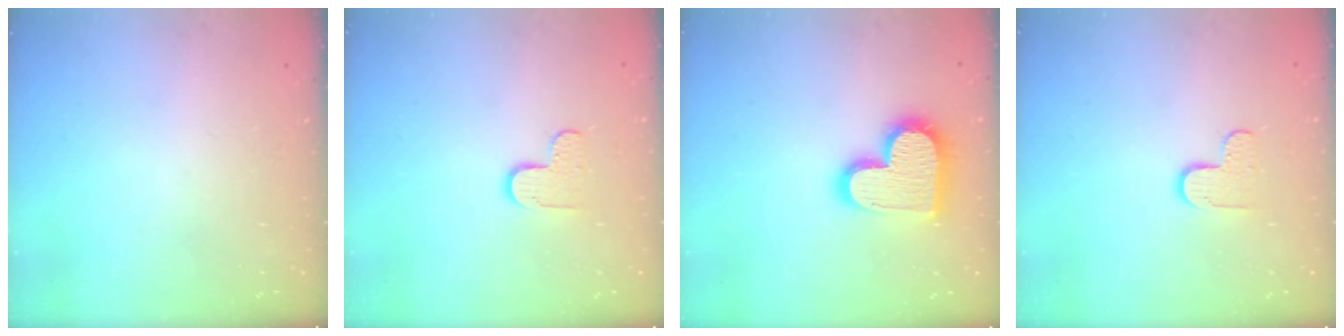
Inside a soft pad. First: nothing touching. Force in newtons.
{"total": 6.1, "press": 6.1, "slide": 0.4}
{"total": 17.6, "press": 17.5, "slide": 1.2}
{"total": 6.1, "press": 6.1, "slide": 0.4}